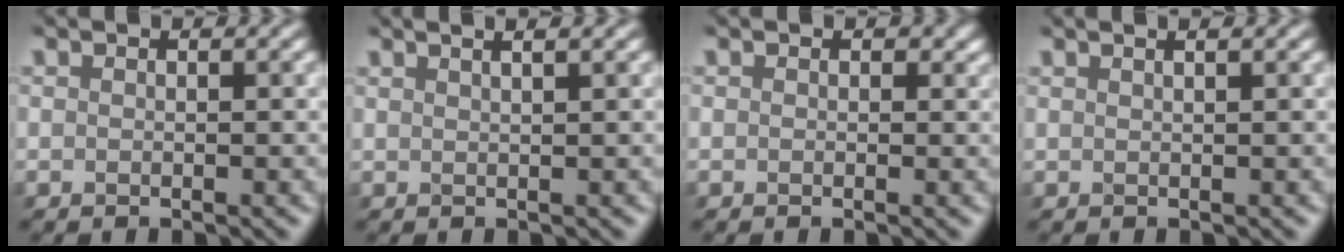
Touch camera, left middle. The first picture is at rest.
{"total": 4.7, "force": [2.8, 2.1, 3.1], "torque": [-0.005, 0.038, 0.007]}
{"total": 0.6, "force": [0.3, 0.5, 0.2], "torque": [0.003, -0.002, 0.007]}
{"total": 3.3, "force": [1.9, 1.6, 2.1], "torque": [0.002, 0.022, -0.003]}